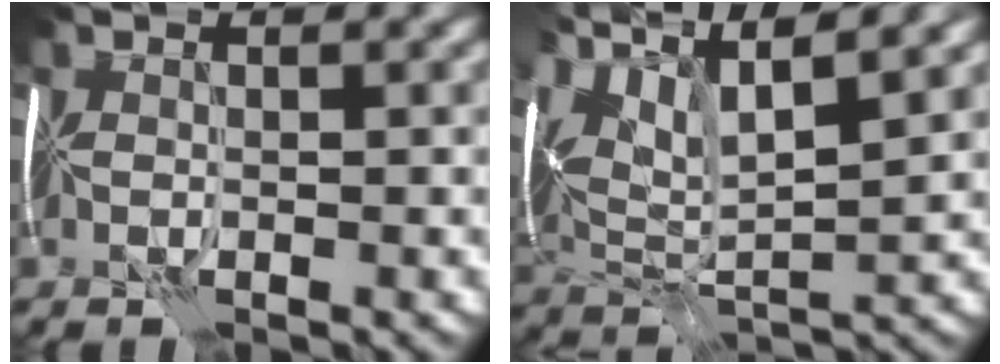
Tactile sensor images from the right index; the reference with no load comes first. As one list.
[{"total": 10.8, "force": [6.1, 3.4, 8.2], "torque": [-0.169, 0.021, 0.106]}]